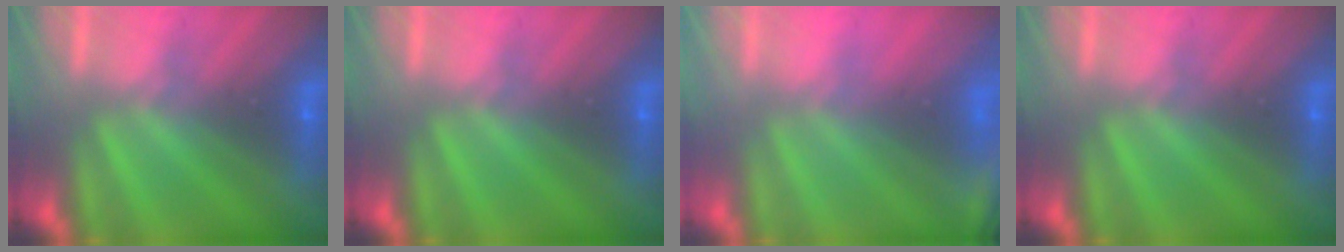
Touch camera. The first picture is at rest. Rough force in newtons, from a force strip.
{"total": 0.0}
{"total": 2.4}
{"total": 0.0}